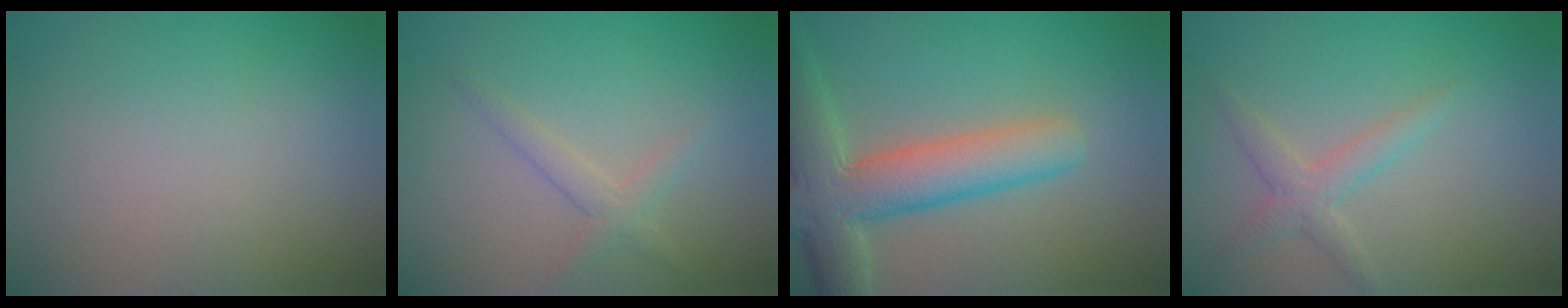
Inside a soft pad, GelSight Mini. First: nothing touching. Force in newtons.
{"total": 1.6, "press": 1.6, "slide": 0.1}
{"total": 7.1, "press": 7.1, "slide": 0.5}
{"total": 2.0, "press": 2.0, "slide": 0.0}